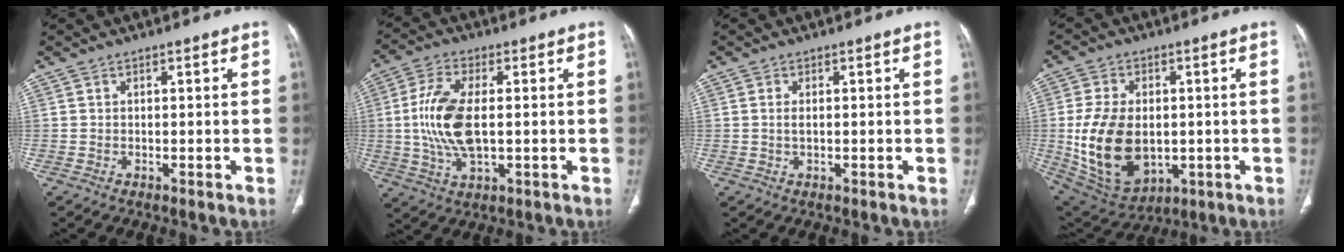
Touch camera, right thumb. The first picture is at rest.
{"total": 12.0, "force": [0.2, 5.6, 10.6], "torque": [-0.230, 0.000, 0.006]}
{"total": 1.4, "force": [0.2, 0.6, 1.2], "torque": [-0.029, 0.000, 0.006]}
{"total": 17.6, "force": [-1.3, 11.6, 13.2], "torque": [-0.232, -0.008, 0.006]}